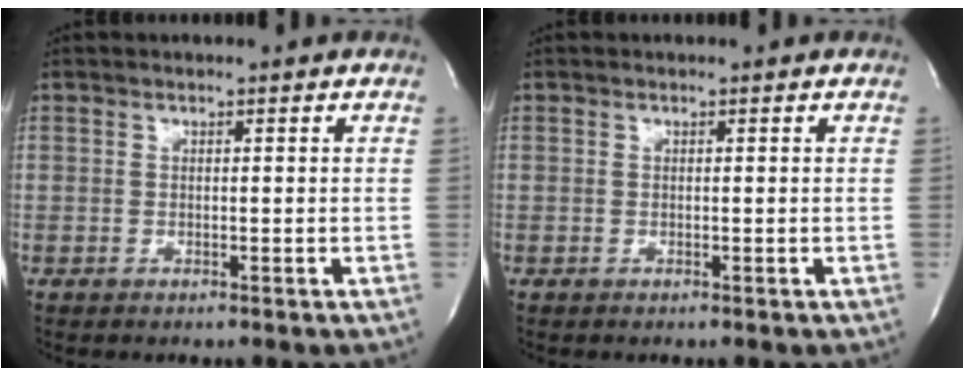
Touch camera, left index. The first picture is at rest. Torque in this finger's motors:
{"motor_torque": [0.00, 0.00, -0.01, 0.00]}